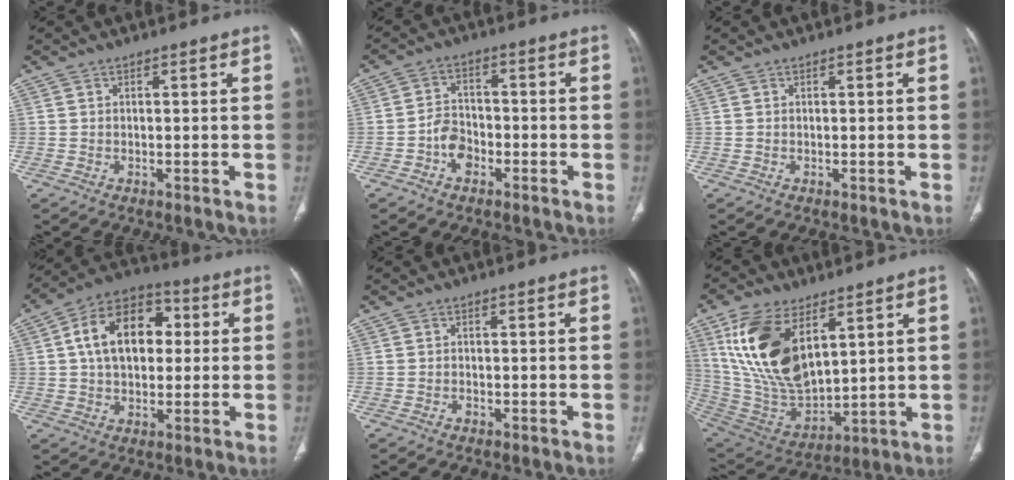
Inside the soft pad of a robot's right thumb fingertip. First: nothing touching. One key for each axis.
{"total": 5.1, "fx": -2.4, "fy": 3.6, "fz": 2.7, "tx": -0.032, "ty": 0.023, "tz": -0.049}
{"total": 0.0}
{"total": 15.2, "fx": 2.7, "fy": 9.9, "fz": 11.2, "tx": -0.158, "ty": 0.020, "tz": 0.035}
{"total": 0.6, "fx": -0.4, "fy": 0.3, "fz": 0.2, "tx": -0.003, "ty": 0.002, "tz": -0.009}
{"total": 20.1, "fx": 8.3, "fy": 10.4, "fz": 15.1, "tx": -0.273, "ty": -0.036, "tz": 0.173}